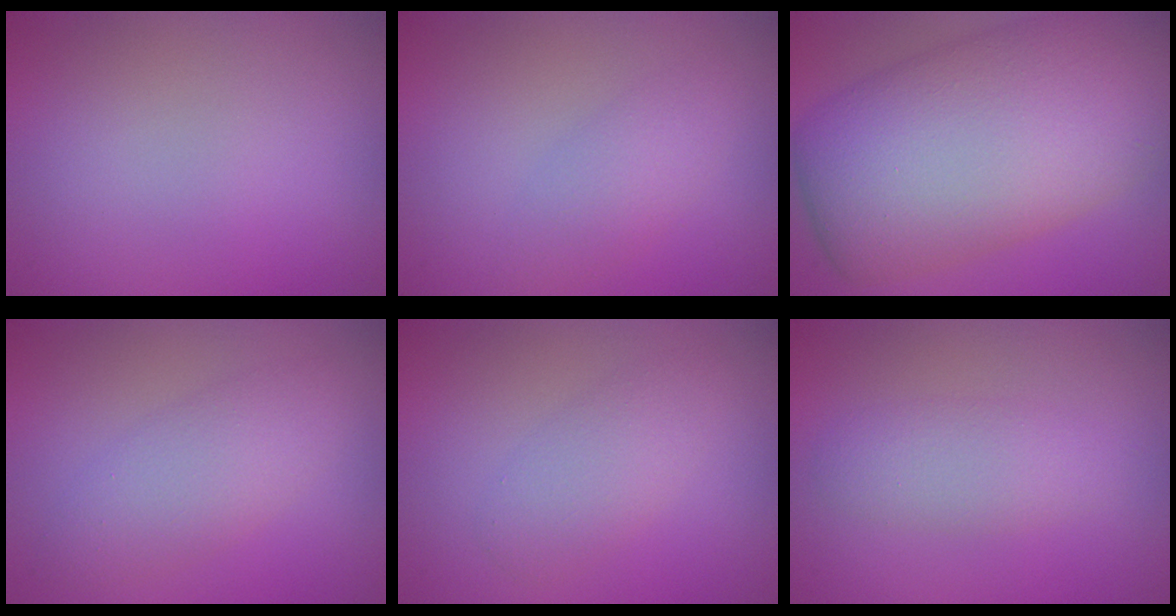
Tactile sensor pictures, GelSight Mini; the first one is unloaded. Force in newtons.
{"total": 2.0, "press": 2.0, "slide": 0.1}
{"total": 13.5, "press": 13.5, "slide": 0.6}
{"total": 3.4, "press": 3.4, "slide": 0.1}
{"total": 2.6, "press": 2.6, "slide": 0.2}
{"total": 2.4, "press": 2.4, "slide": 0.2}